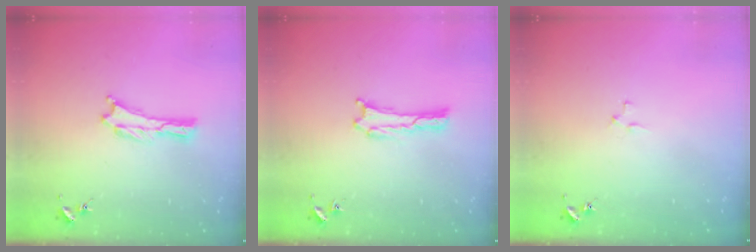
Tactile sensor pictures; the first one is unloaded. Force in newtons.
{"total": 0.0}
{"total": 1.9, "press": 1.9, "slide": 0.2}